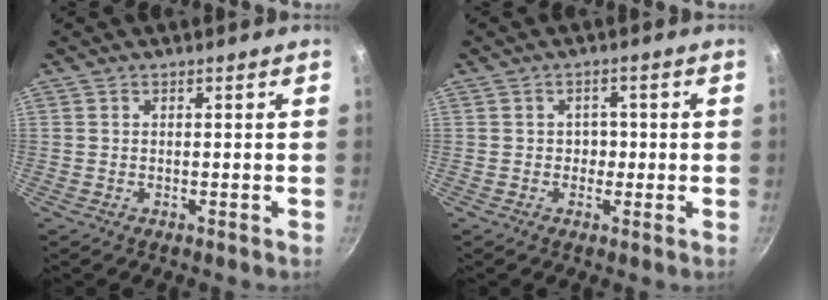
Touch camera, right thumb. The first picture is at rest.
{"total": 2.5, "force": [-0.2, 2.1, 1.3], "torque": [0.007, 0.008, -0.009]}